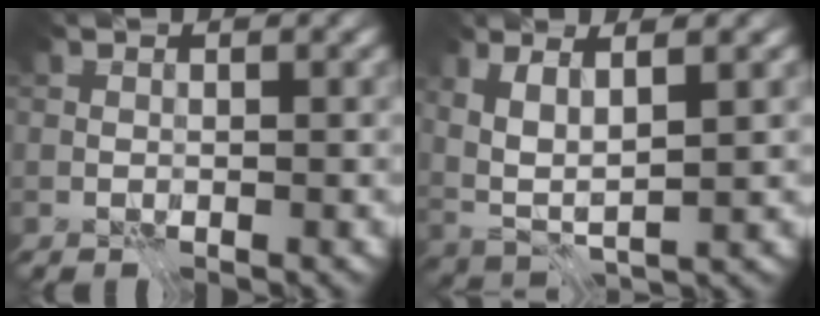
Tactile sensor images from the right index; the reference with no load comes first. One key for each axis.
{"total": 4.5, "fx": 1.6, "fy": 1.4, "fz": 4.0, "tx": -0.088, "ty": -0.008, "tz": 0.030}